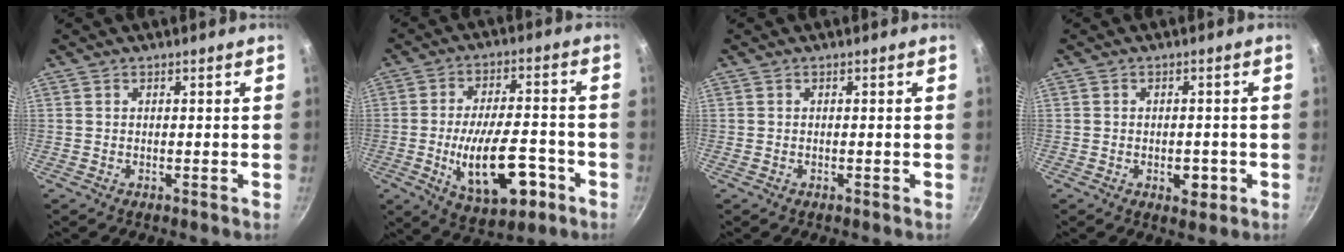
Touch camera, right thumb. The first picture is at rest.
{"total": 16.5, "force": [-5.4, 7.6, 13.6], "torque": [-0.207, 0.023, -0.076]}
{"total": 0.0}
{"total": 3.9, "force": [-1.2, 2.5, 2.8], "torque": [-0.022, 0.009, -0.013]}